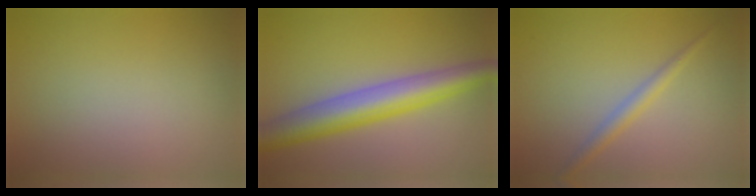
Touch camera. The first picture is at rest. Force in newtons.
{"total": 6.9, "press": 6.9, "slide": 0.4}
{"total": 1.8, "press": 1.8, "slide": 0.0}